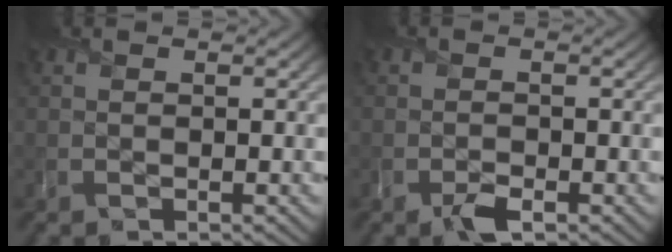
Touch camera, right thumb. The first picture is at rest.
{"total": 2.1, "force": [-1.3, 1.1, 1.3], "torque": [-0.024, -0.007, -0.027]}